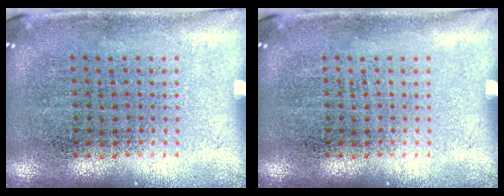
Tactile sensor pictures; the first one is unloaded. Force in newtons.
{"total": 0.0}